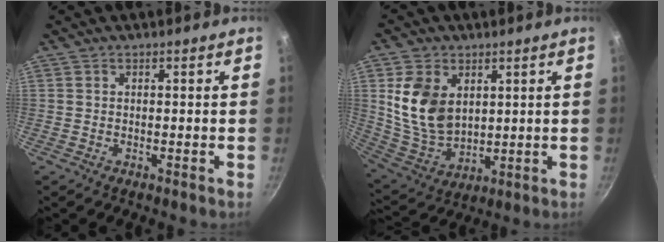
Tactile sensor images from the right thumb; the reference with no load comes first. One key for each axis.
{"total": 13.3, "fx": 3.4, "fy": 9.2, "fz": 9.0, "tx": -0.151, "ty": -0.027, "tz": 0.082}